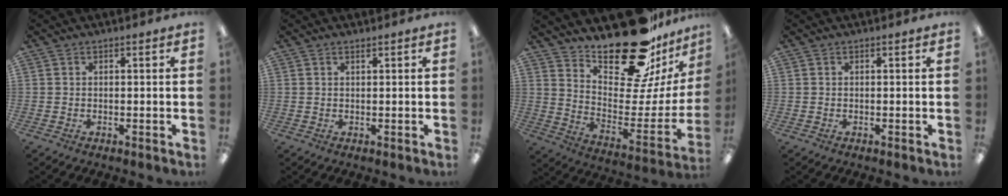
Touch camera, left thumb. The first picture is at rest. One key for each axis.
{"total": 0.6, "fx": 0.5, "fy": 0.0, "fz": 0.3, "tx": -0.006, "ty": 0.000, "tz": 0.010}
{"total": 24.6, "fx": 19.8, "fy": 7.6, "fz": 12.5, "tx": -0.176, "ty": -0.147, "tz": 0.333}
{"total": 0.0}